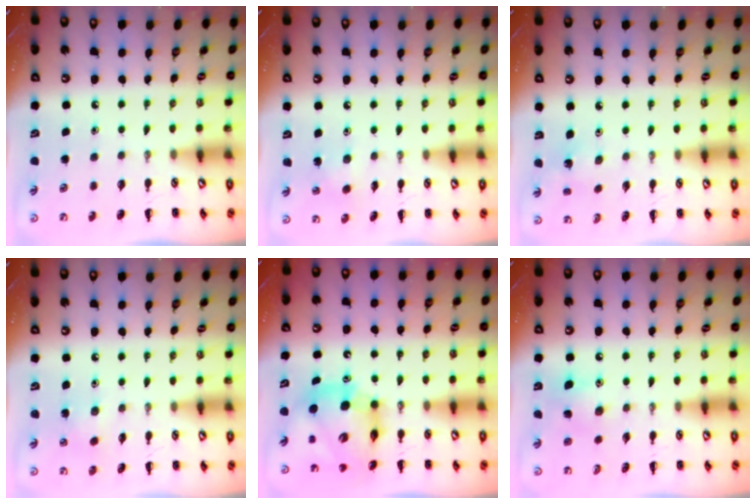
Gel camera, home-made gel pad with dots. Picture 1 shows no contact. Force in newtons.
{"total": 2.8, "press": 2.7, "slide": 0.9}
{"total": 1.6, "press": 1.5, "slide": 0.5}
{"total": 3.4, "press": 3.2, "slide": 0.9}
{"total": 12.5, "press": 12.0, "slide": 3.5}
{"total": 7.3, "press": 6.9, "slide": 2.2}